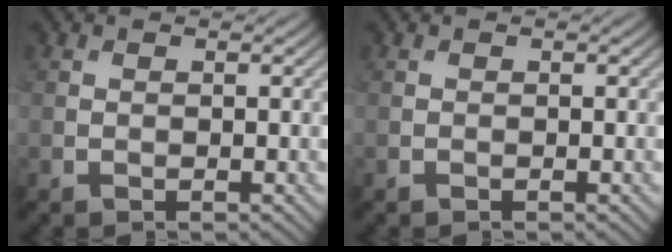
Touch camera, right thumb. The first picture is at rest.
{"total": 0.0}